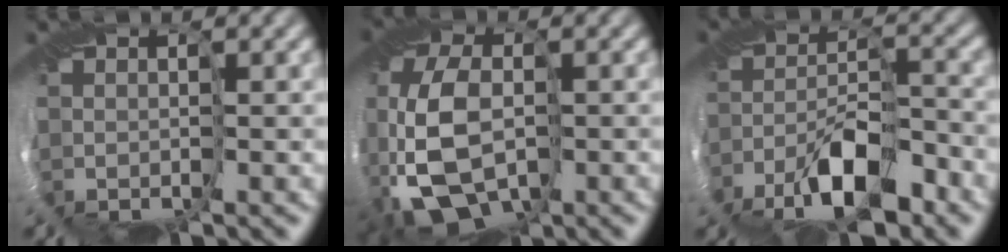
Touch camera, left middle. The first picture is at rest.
{"total": 10.4, "force": [-3.3, 6.5, 7.5], "torque": [-0.172, -0.031, -0.045]}
{"total": 4.6, "force": [-3.6, 1.0, 2.6], "torque": [-0.034, -0.001, -0.066]}